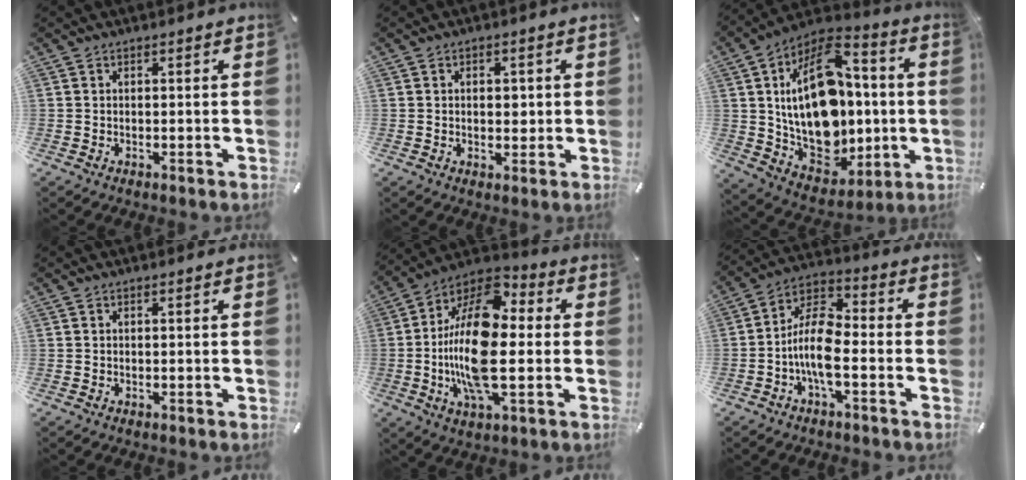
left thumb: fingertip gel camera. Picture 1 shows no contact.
{"total": 3.5, "force": [0.1, 2.4, 2.5], "torque": [-0.026, -0.004, -0.005]}
{"total": 26.4, "force": [1.3, 17.5, 19.7], "torque": [-0.373, -0.011, 0.036]}
{"total": 0.0}
{"total": 21.3, "force": [-1.4, 10.2, 18.6], "torque": [-0.381, -0.001, -0.022]}
{"total": 11.5, "force": [-3.7, 5.3, 9.6], "torque": [-0.200, 0.004, -0.069]}